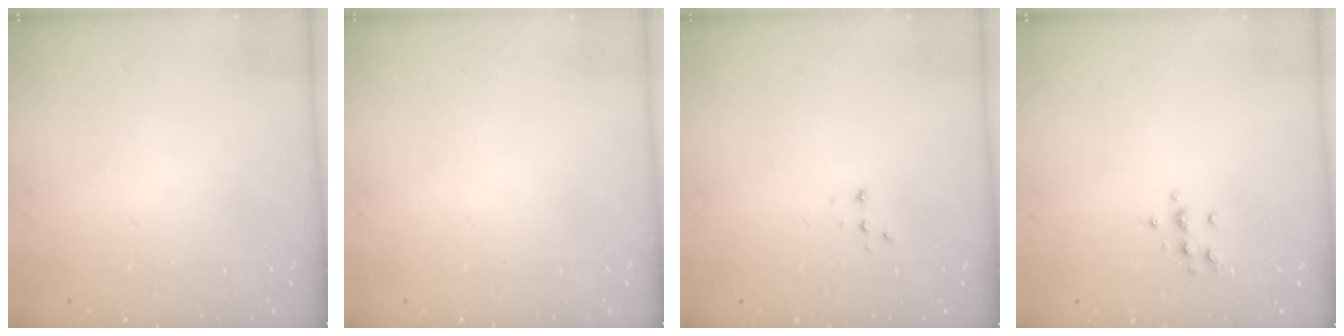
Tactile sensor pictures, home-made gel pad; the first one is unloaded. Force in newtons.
{"total": 0.0}
{"total": 2.7, "press": 2.7, "slide": 0.5}
{"total": 6.2, "press": 6.2, "slide": 0.9}